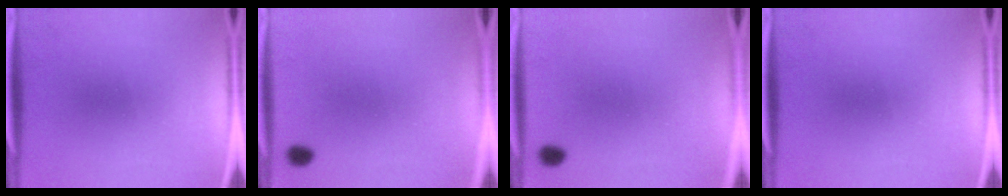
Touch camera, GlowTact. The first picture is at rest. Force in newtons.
{"total": 2.9}
{"total": 2.9}
{"total": 0.0}